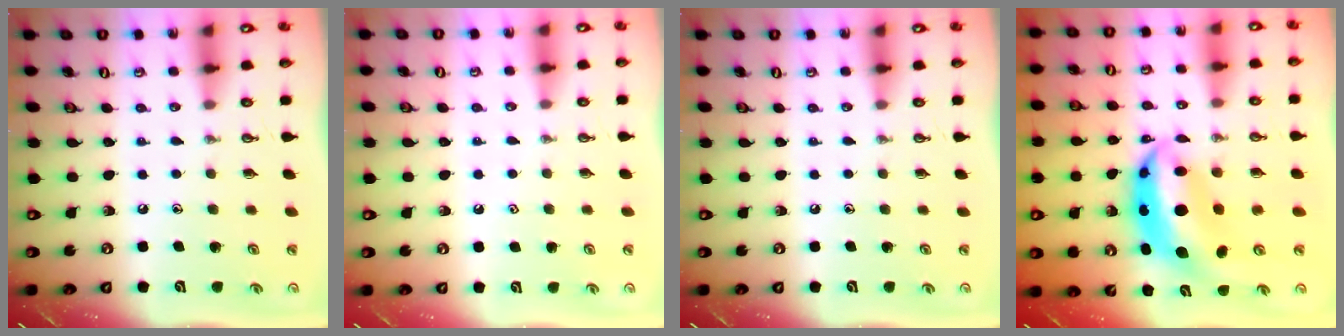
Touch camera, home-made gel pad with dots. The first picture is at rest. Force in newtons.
{"total": 0.8, "press": 0.2, "slide": 0.7}
{"total": 0.0}
{"total": 12.2, "press": 12.2, "slide": 1.1}